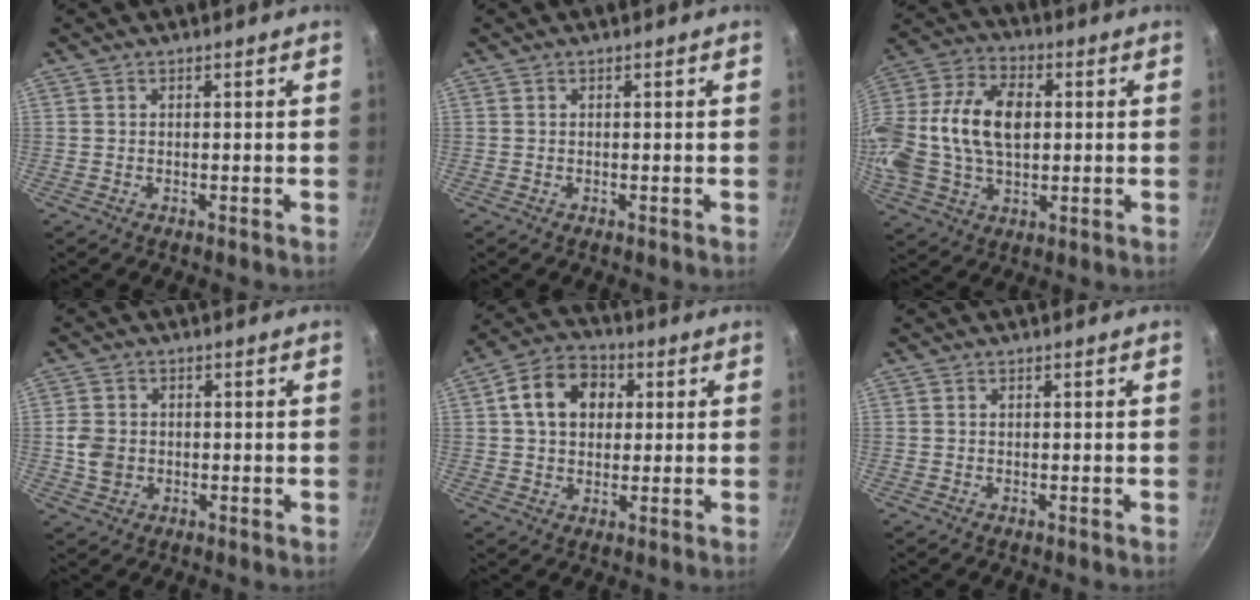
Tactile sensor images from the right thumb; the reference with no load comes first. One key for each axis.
{"total": 0.0}
{"total": 22.6, "fx": 1.8, "fy": 14.9, "fz": 16.9, "tx": -0.347, "ty": 0.033, "tz": 0.024}
{"total": 5.0, "fx": -0.4, "fy": 4.2, "fz": 2.7, "tx": -0.043, "ty": 0.006, "tz": -0.008}
{"total": 11.1, "fx": 2.6, "fy": 8.5, "fz": 6.7, "tx": -0.089, "ty": 0.016, "tz": 0.030}
{"total": 0.0}